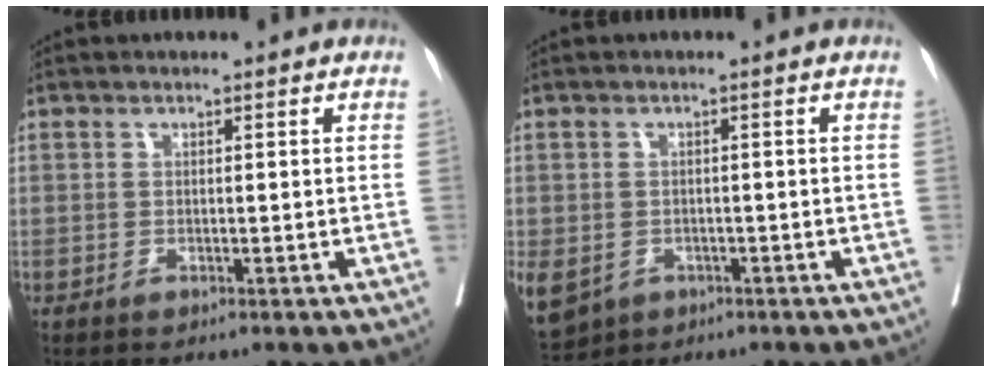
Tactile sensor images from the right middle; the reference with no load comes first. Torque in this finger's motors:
{"motor_torque": [0.97, -1.17, 0.52, 0.13]}